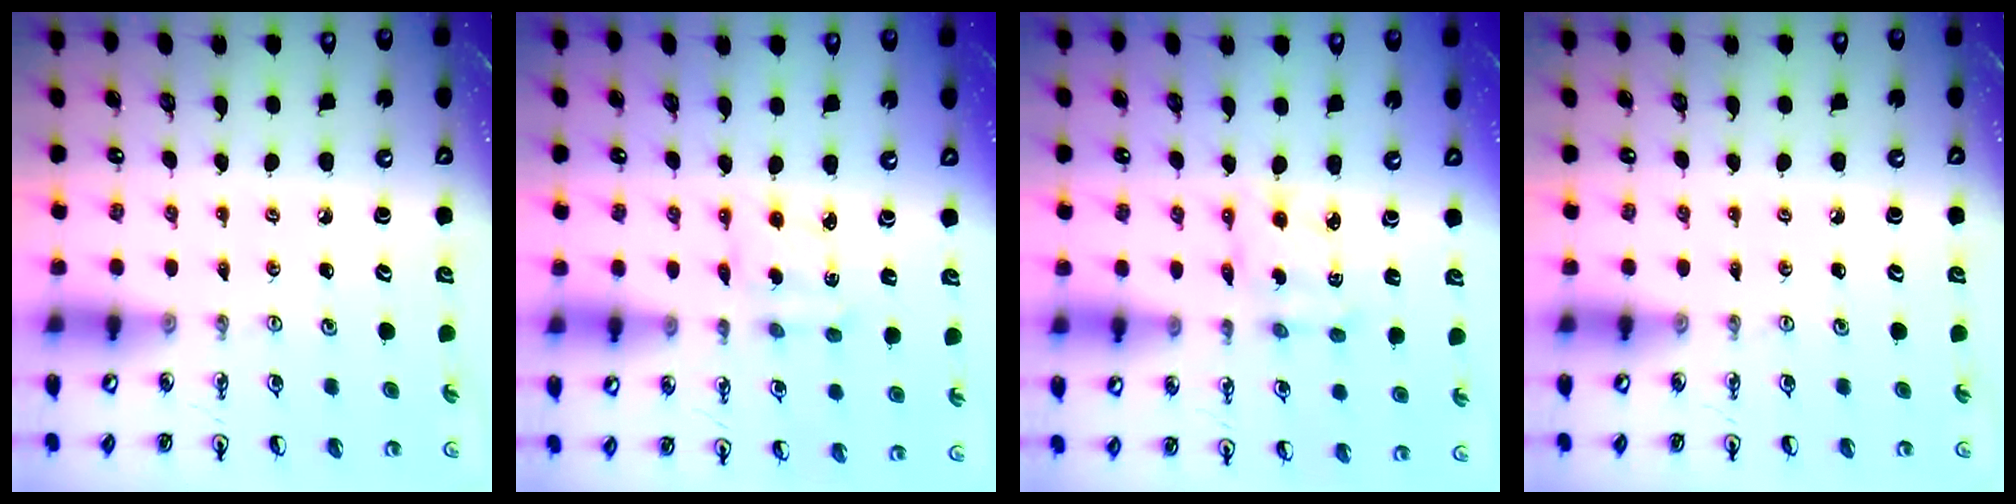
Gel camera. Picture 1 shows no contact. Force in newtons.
{"total": 2.6, "press": 2.6, "slide": 0.6}
{"total": 2.4, "press": 2.4, "slide": 0.2}
{"total": 0.0}